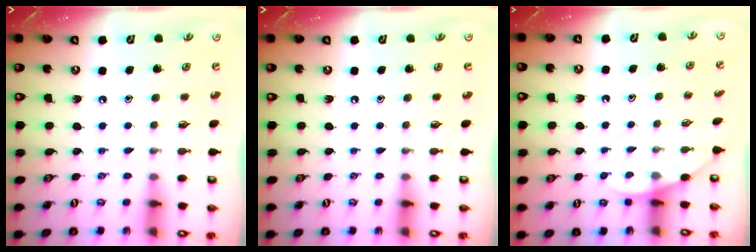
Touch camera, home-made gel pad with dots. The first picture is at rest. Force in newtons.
{"total": 0.0}
{"total": 2.6, "press": 2.6, "slide": 0.2}